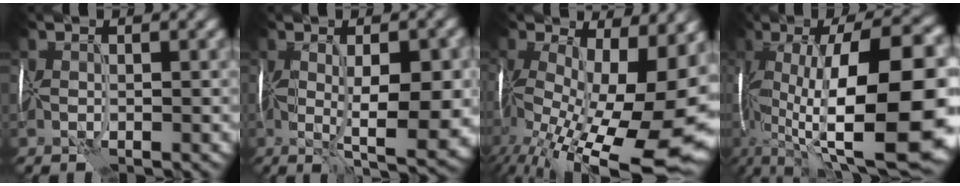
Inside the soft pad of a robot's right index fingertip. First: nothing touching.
{"total": 8.5, "force": [-0.7, 2.8, 7.9], "torque": [-0.141, -0.015, -0.006]}
{"total": 17.7, "force": [-3.2, 8.4, 15.3], "torque": [-0.246, -0.049, -0.022]}
{"total": 17.1, "force": [-2.0, 6.7, 15.6], "torque": [-0.266, 0.023, -0.038]}